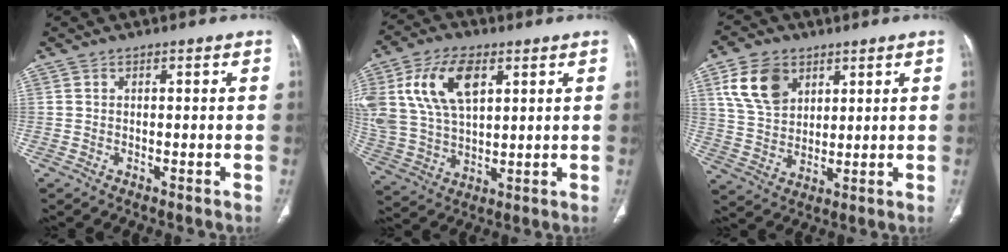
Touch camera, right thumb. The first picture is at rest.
{"total": 16.6, "force": [6.2, 9.3, 12.3], "torque": [-0.238, -0.007, 0.124]}
{"total": 11.0, "force": [5.0, 7.6, 6.1], "torque": [-0.093, -0.014, 0.104]}